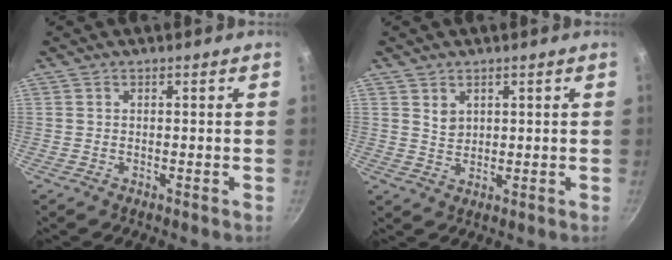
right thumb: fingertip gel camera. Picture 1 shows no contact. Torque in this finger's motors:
{"motor_torque": [-0.25, 0.08, 0.19, -0.06, 0.03]}